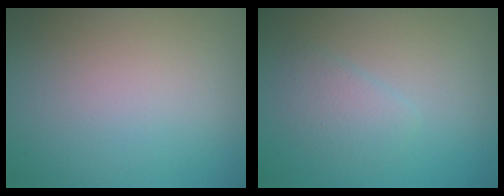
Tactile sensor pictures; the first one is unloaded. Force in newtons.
{"total": 1.8, "press": 1.8, "slide": 0.1}